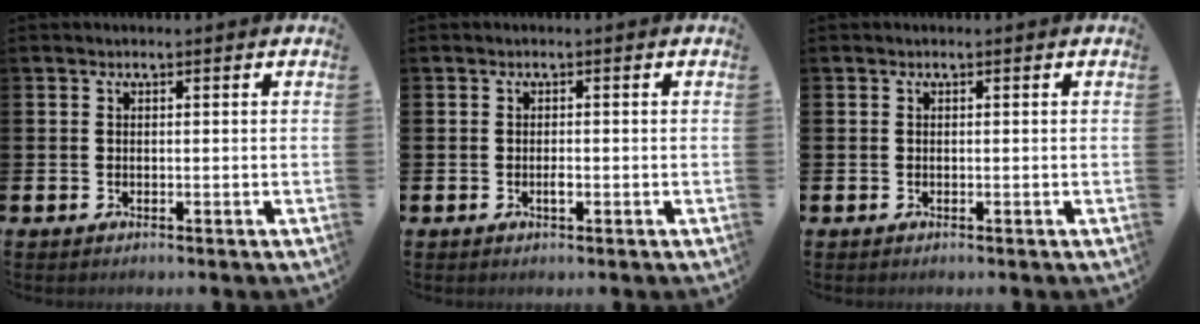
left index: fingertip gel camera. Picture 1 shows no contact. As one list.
[{"total": 1.0, "force": [-0.3, 0.3, 0.9], "torque": [-0.012, -0.004, -0.006]}, {"total": 0.0}]